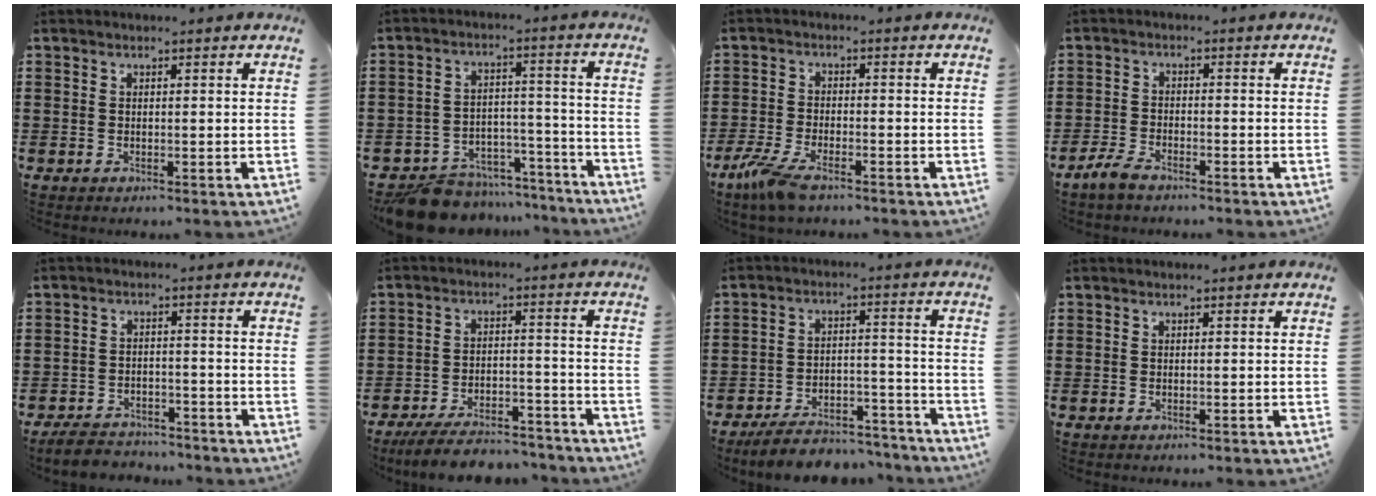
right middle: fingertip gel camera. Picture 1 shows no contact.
{"total": 9.5, "force": [-9.0, 2.6, 1.7], "torque": [-0.031, 0.035, -0.174]}
{"total": 5.2, "force": [-3.6, 1.5, 3.5], "torque": [-0.097, -0.012, -0.075]}
{"total": 3.1, "force": [-2.6, 0.9, 1.5], "torque": [-0.048, 0.000, -0.057]}
{"total": 3.7, "force": [-3.6, 0.8, 0.1], "torque": [-0.014, 0.004, -0.079]}
{"total": 6.9, "force": [-6.4, 1.2, 2.1], "torque": [-0.039, 0.010, -0.124]}
{"total": 7.1, "force": [-6.7, 1.6, 1.5], "torque": [-0.020, 0.021, -0.128]}
{"total": 0.0}